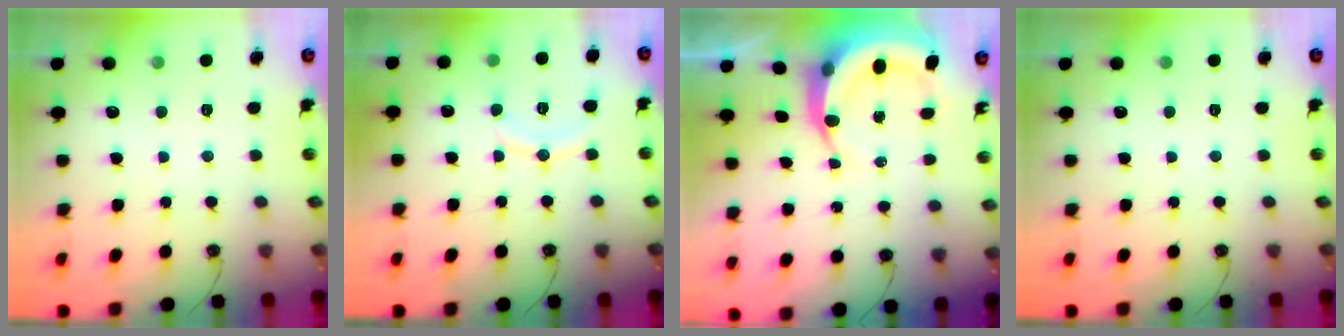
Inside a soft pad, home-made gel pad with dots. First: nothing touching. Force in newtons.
{"total": 8.9, "press": 8.9, "slide": 1.0}
{"total": 7.9, "press": 7.8, "slide": 1.1}
{"total": 0.0}